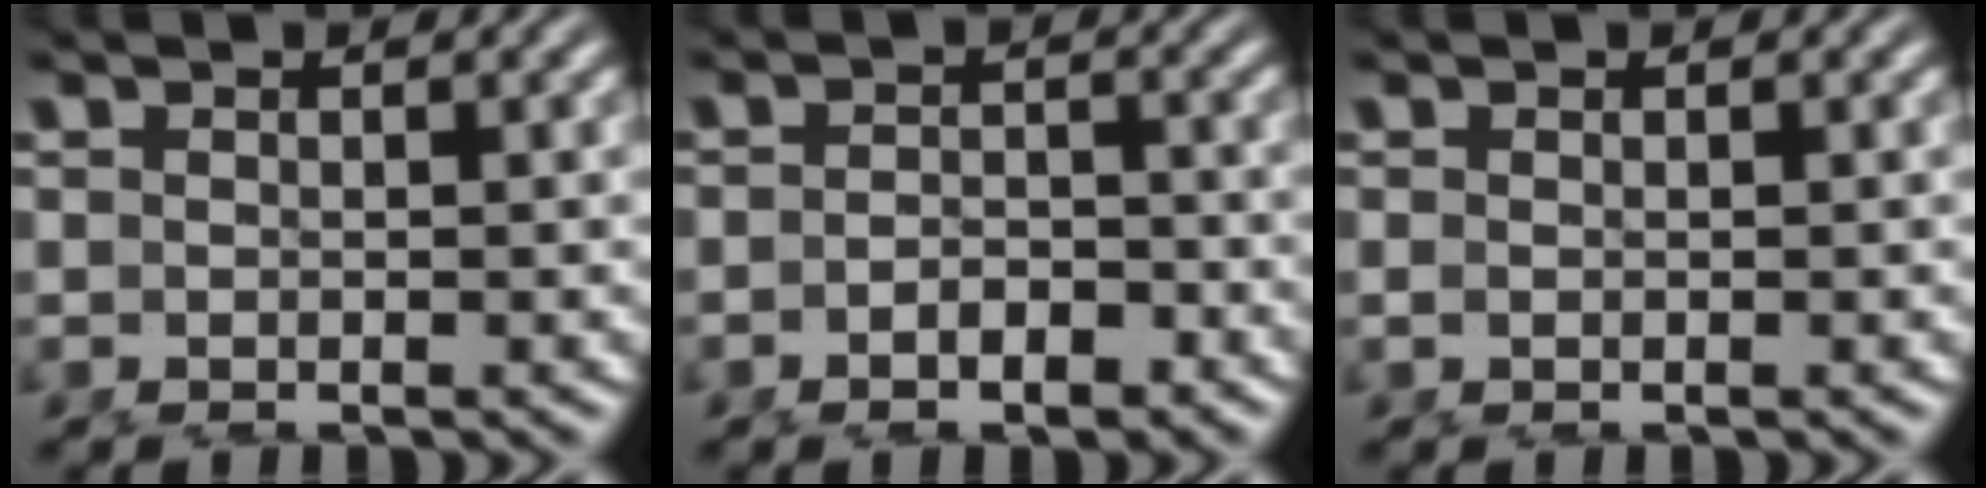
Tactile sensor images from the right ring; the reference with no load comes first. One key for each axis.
{"total": 2.4, "fx": -2.0, "fy": 0.9, "fz": 1.1, "tx": 0.004, "ty": 0.008, "tz": -0.039}
{"total": 0.5, "fx": 0.0, "fy": -0.4, "fz": 0.2, "tx": -0.003, "ty": -0.002, "tz": 0.004}